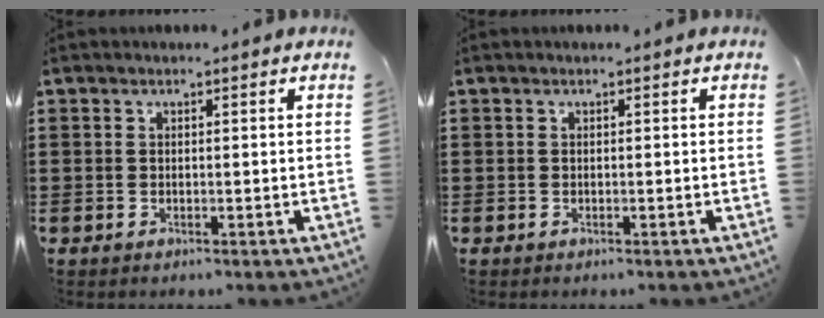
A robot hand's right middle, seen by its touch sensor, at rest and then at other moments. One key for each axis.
{"total": 0.0}